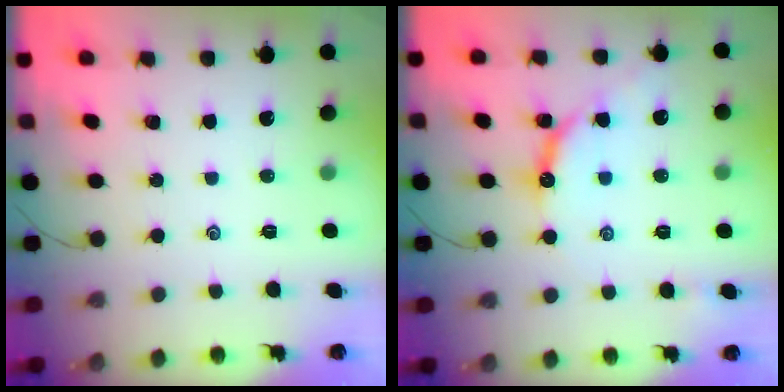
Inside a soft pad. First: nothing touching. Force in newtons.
{"total": 10.2, "press": 10.1, "slide": 0.8}